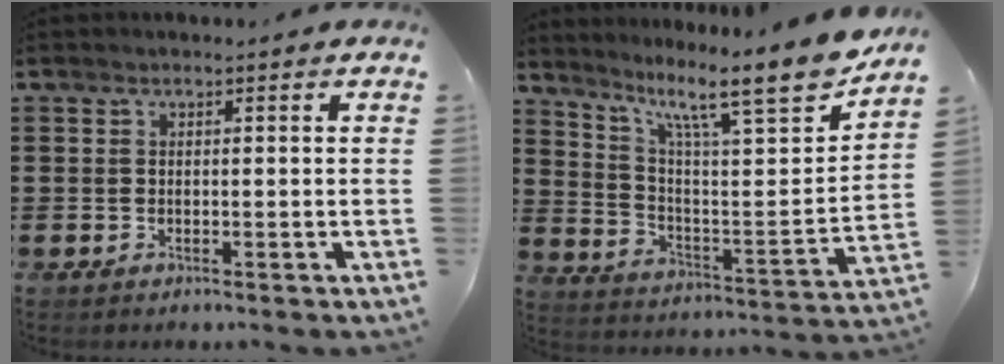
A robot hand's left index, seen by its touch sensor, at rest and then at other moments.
{"total": 12.3, "force": [9.6, 1.5, 7.6], "torque": [-0.136, -0.083, 0.145]}